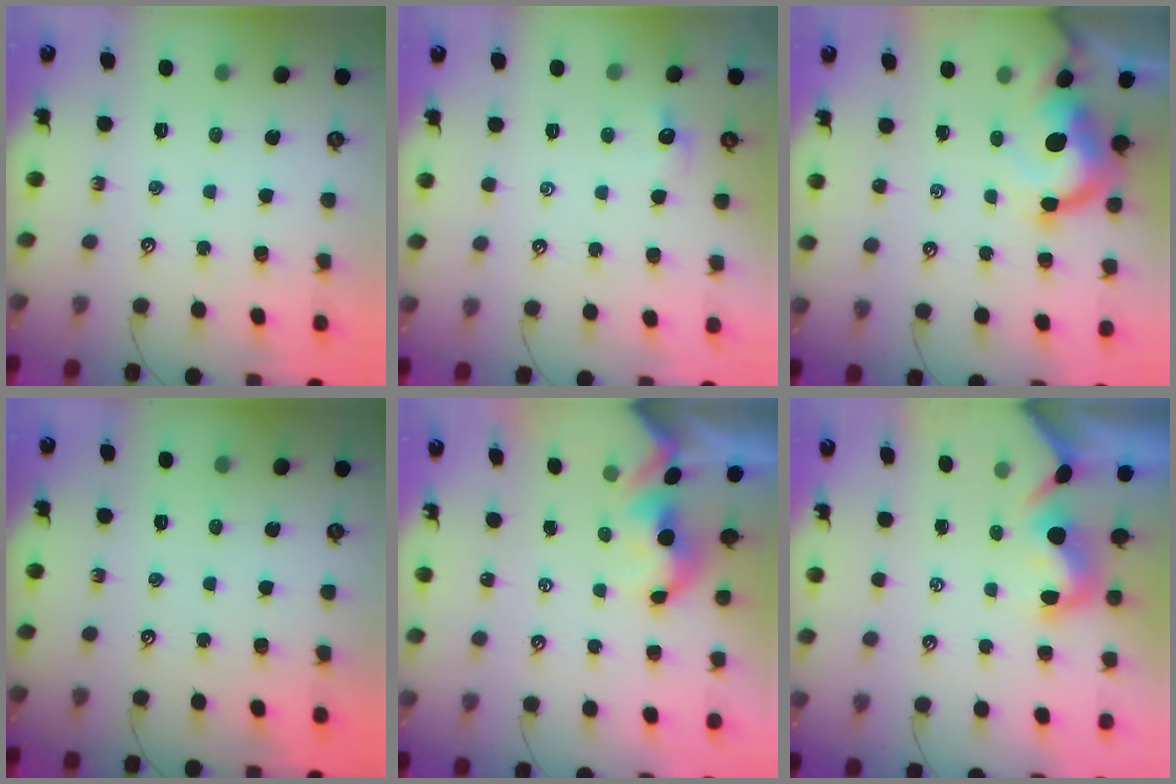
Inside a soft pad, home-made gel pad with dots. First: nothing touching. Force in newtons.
{"total": 1.3, "press": 1.1, "slide": 0.6}
{"total": 8.4, "press": 8.3, "slide": 1.1}
{"total": 0.0}
{"total": 2.4, "press": 2.4, "slide": 0.3}
{"total": 1.5, "press": 1.2, "slide": 0.9}